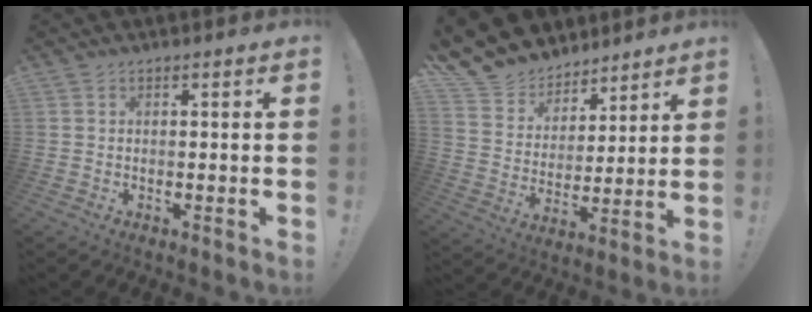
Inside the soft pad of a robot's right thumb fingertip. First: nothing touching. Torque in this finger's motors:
{"motor_torque": [-0.10, 0.21, 0.17, 0.21, 0.00]}